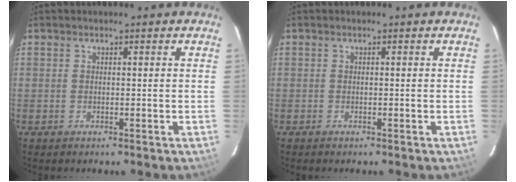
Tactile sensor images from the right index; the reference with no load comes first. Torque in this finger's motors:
{"motor_torque": [-0.09, -0.12, 0.08, 0.00]}